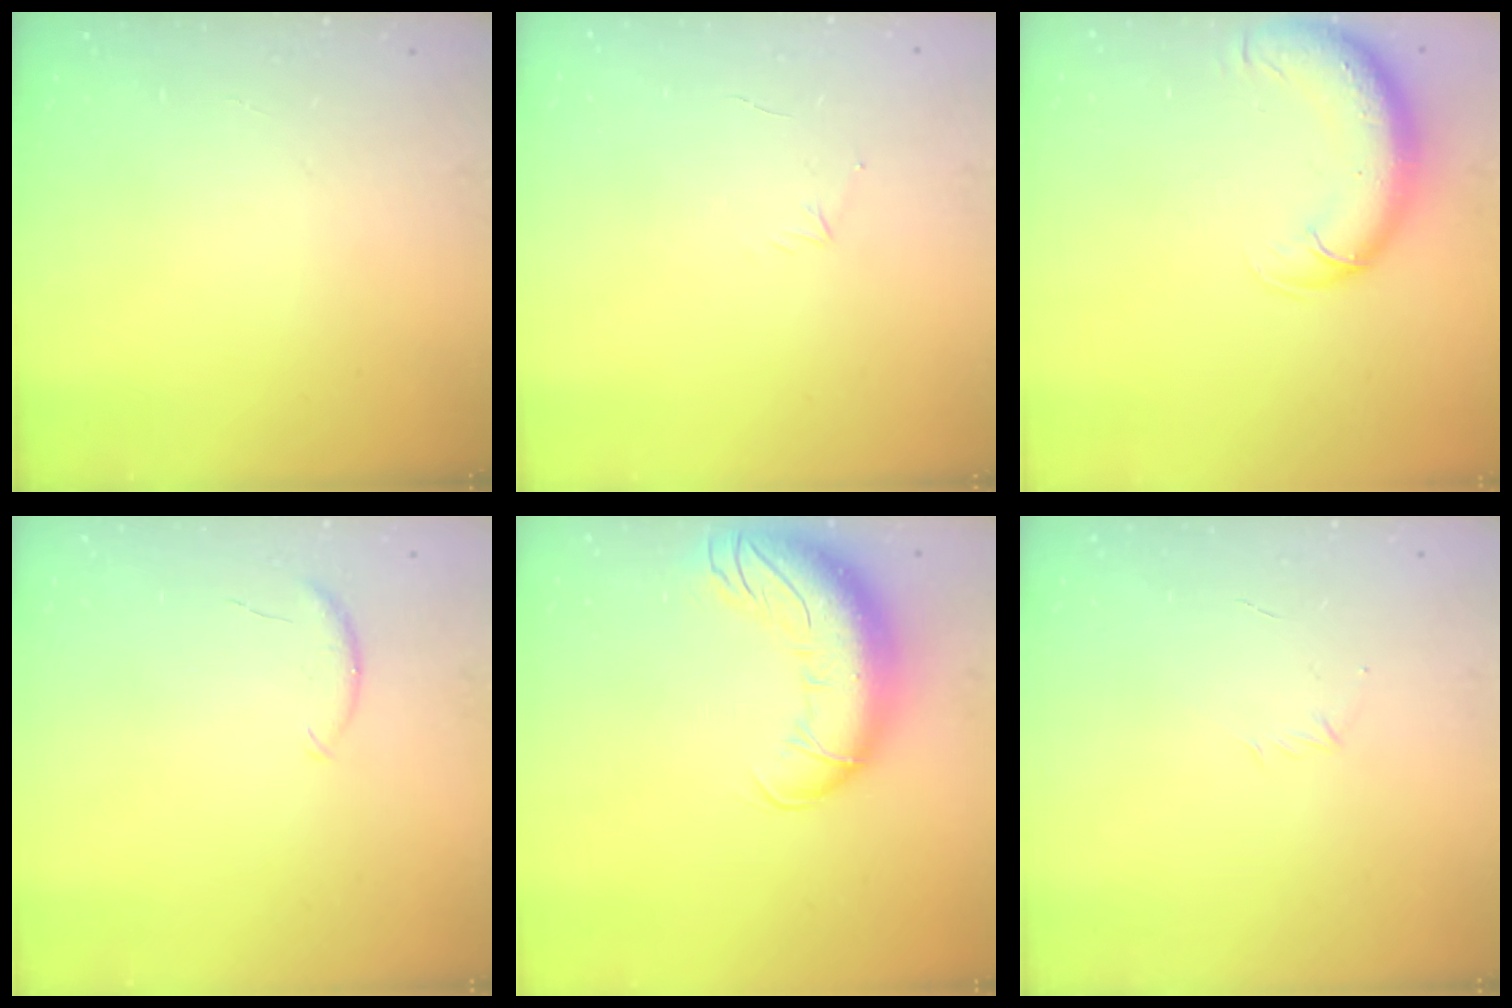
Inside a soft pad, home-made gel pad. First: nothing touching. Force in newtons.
{"total": 3.2, "press": 3.1, "slide": 0.8}
{"total": 11.0, "press": 10.6, "slide": 2.8}
{"total": 5.5, "press": 5.5, "slide": 0.5}
{"total": 16.7, "press": 16.2, "slide": 4.0}
{"total": 2.9, "press": 2.8, "slide": 0.7}